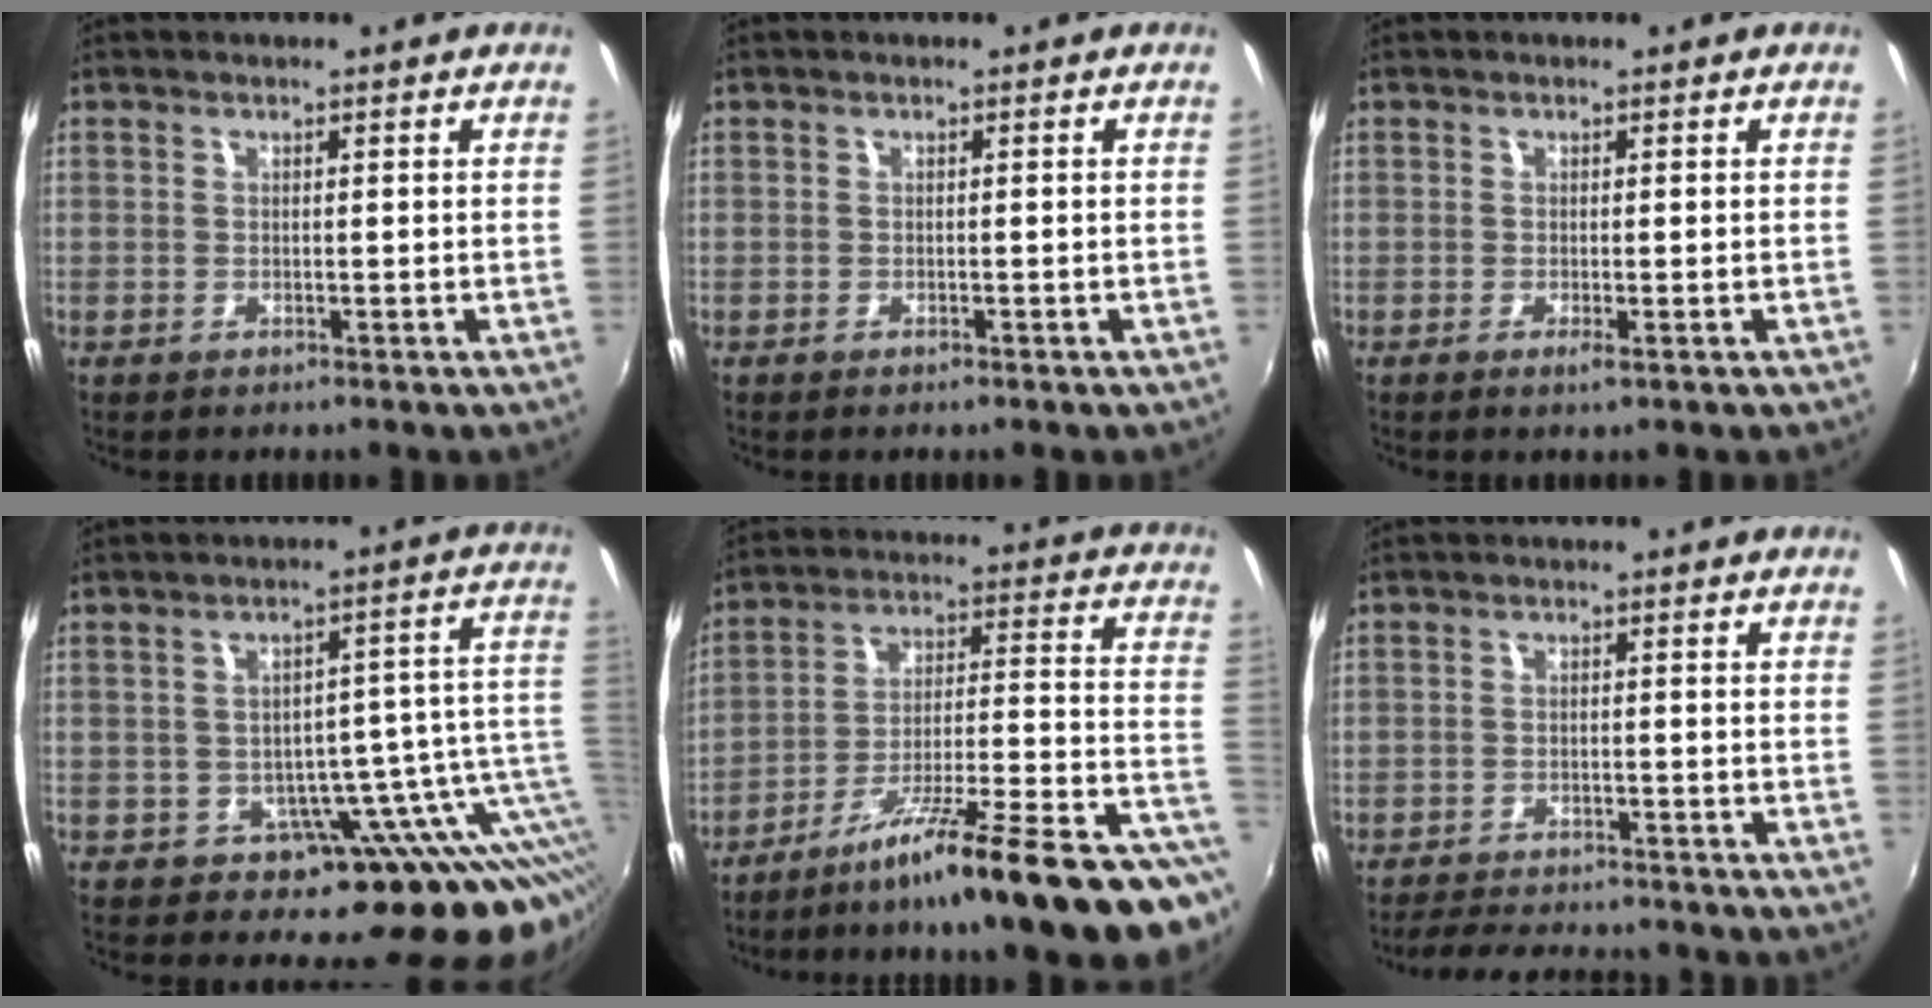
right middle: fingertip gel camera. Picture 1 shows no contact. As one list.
[{"total": 0.8, "force": [-0.6, 0.4, 0.4], "torque": [-0.008, -0.002, -0.009]}, {"total": 1.4, "force": [-0.6, 0.1, 1.2], "torque": [-0.023, -0.004, -0.008]}, {"total": 14.6, "force": [-4.5, 8.7, 10.9], "torque": [-0.132, -0.002, -0.048]}, {"total": 23.2, "force": [-14.4, 1.5, 18.2], "torque": [-0.226, -0.026, -0.215]}, {"total": 8.8, "force": [-8.1, 2.0, 2.8], "torque": [-0.076, -0.005, -0.122]}]